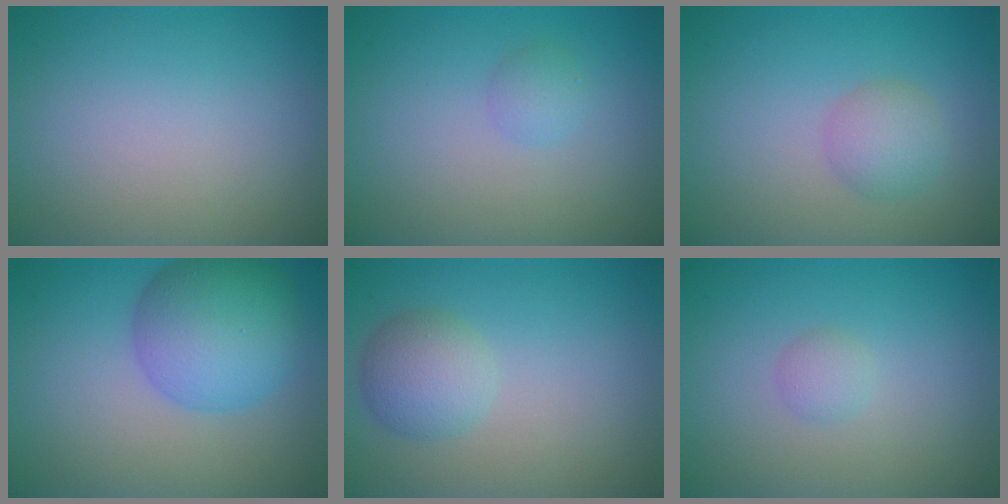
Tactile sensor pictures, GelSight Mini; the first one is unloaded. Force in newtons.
{"total": 1.2, "press": 1.2, "slide": 0.1}
{"total": 2.4, "press": 2.4, "slide": 0.1}
{"total": 7.5, "press": 7.5, "slide": 0.3}
{"total": 3.1, "press": 3.1, "slide": 0.1}
{"total": 1.0, "press": 1.0, "slide": 0.0}